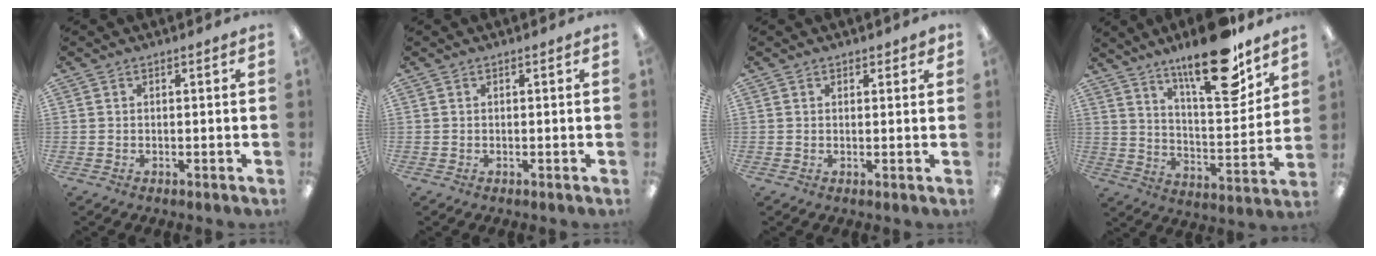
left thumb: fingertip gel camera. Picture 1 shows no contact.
{"total": 0.0}
{"total": 1.5, "force": [1.3, 0.6, 0.2], "torque": [0.003, -0.003, 0.023]}
{"total": 20.5, "force": [15.1, 5.7, 12.7], "torque": [-0.191, -0.098, 0.245]}